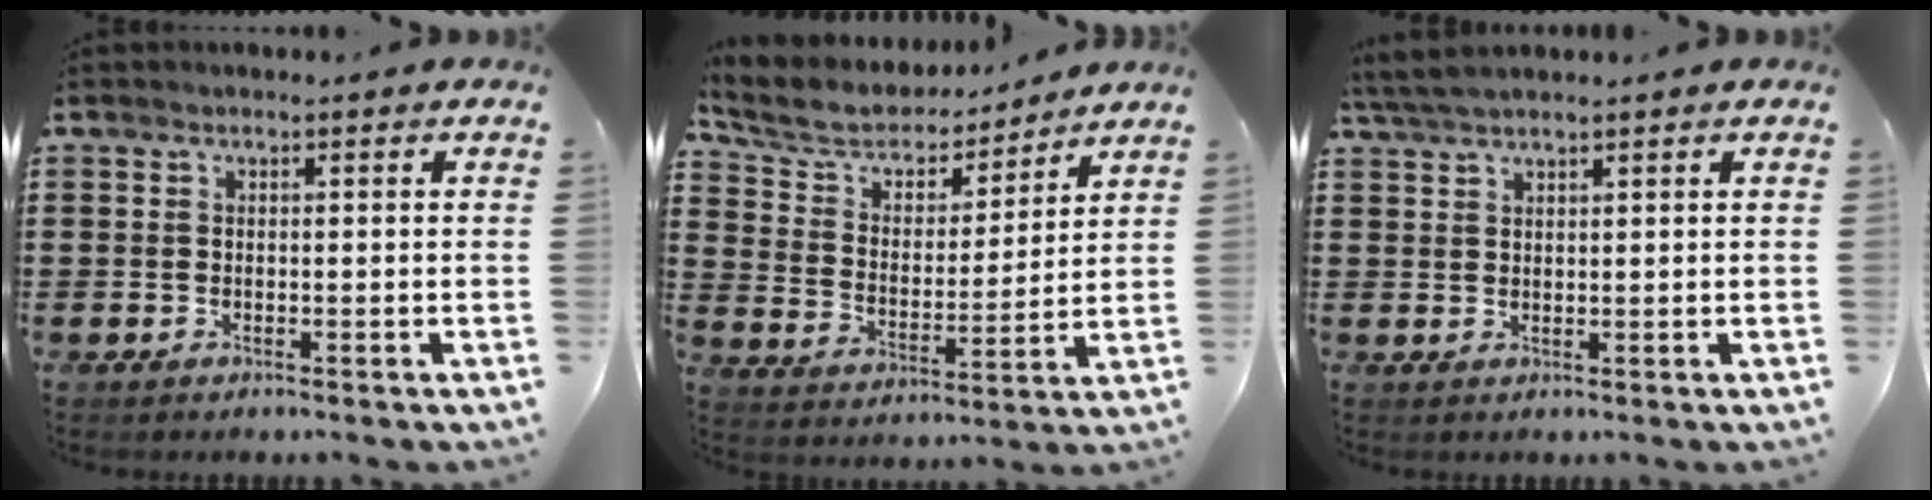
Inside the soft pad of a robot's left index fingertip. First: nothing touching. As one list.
[{"total": 6.4, "force": [5.8, 2.2, 1.4], "torque": [-0.063, -0.038, 0.099]}, {"total": 2.7, "force": [2.4, 0.1, 1.1], "torque": [-0.028, 0.002, 0.047]}]